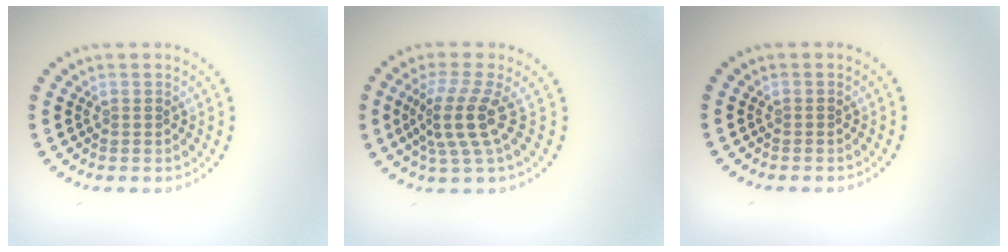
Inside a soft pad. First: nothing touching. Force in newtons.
{"total": 3.9, "press": 2.8, "slide": 2.7}
{"total": 0.0}